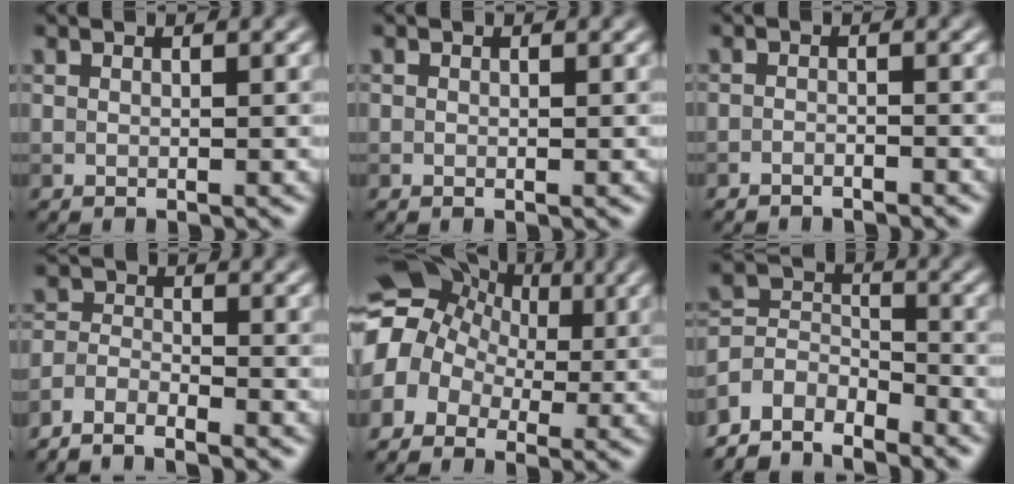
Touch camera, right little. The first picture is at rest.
{"total": 0.0}
{"total": 1.0, "force": [-0.9, 0.2, 0.3], "torque": [-0.001, -0.001, -0.017]}
{"total": 3.1, "force": [-2.8, 0.7, 1.1], "torque": [-0.023, 0.001, -0.062]}
{"total": 10.1, "force": [-0.7, 8.6, 5.3], "torque": [-0.098, 0.031, -0.050]}
{"total": 6.5, "force": [-5.4, 3.0, 2.0], "torque": [-0.034, -0.001, -0.111]}